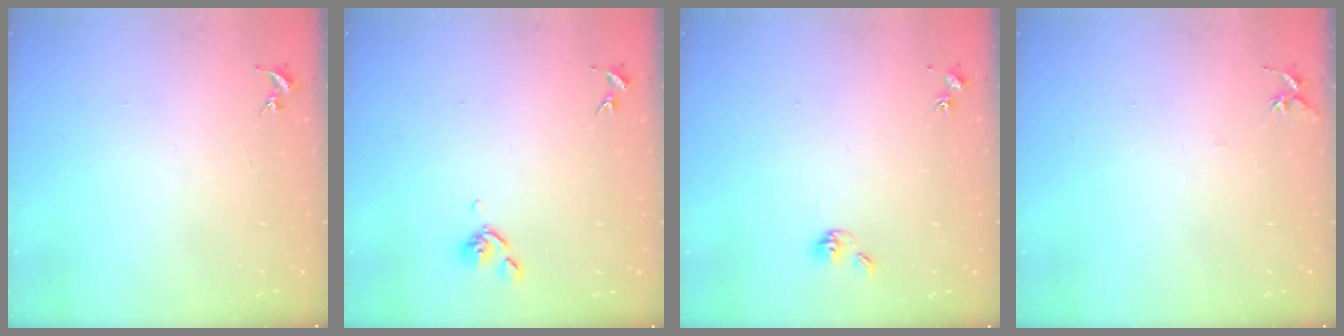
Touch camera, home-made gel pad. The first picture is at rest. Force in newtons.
{"total": 6.4, "press": 6.2, "slide": 1.3}
{"total": 6.0, "press": 5.6, "slide": 2.1}
{"total": 4.9, "press": 4.8, "slide": 0.5}